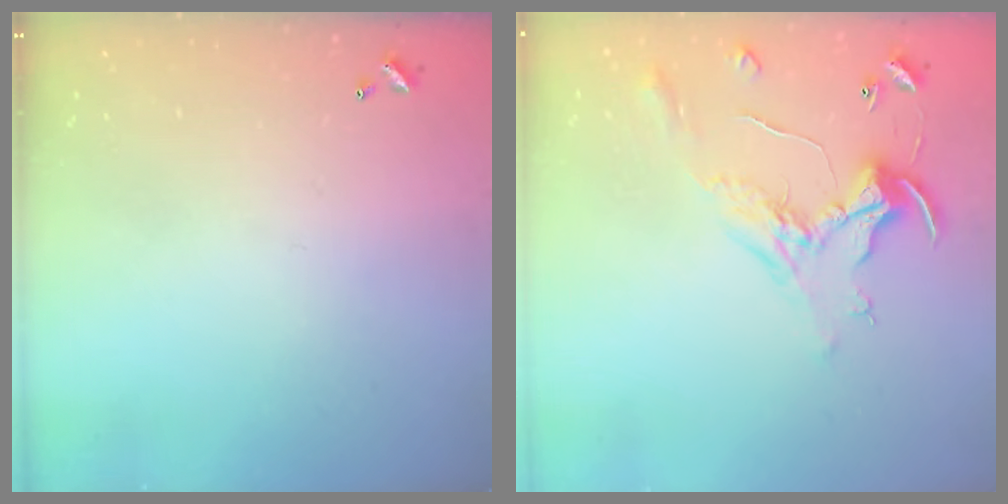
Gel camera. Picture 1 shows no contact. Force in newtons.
{"total": 0.8, "press": 0.5, "slide": 0.6}